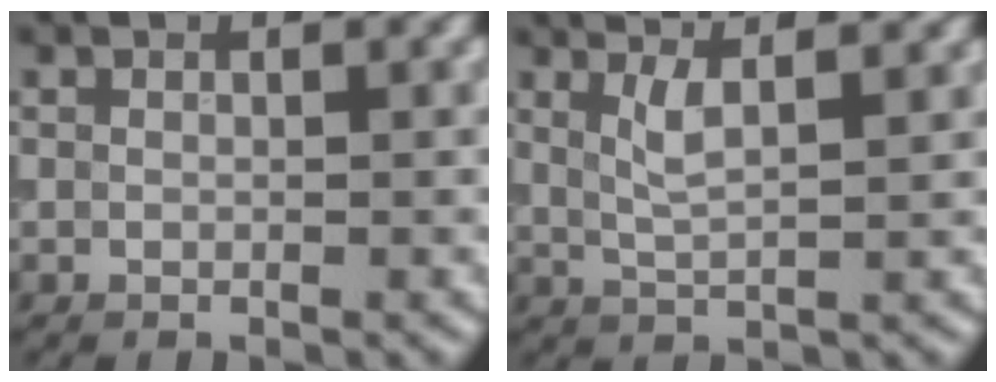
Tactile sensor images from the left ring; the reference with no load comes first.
{"total": 3.9, "force": [1.9, 1.1, 3.2], "torque": [-0.053, 0.013, 0.027]}